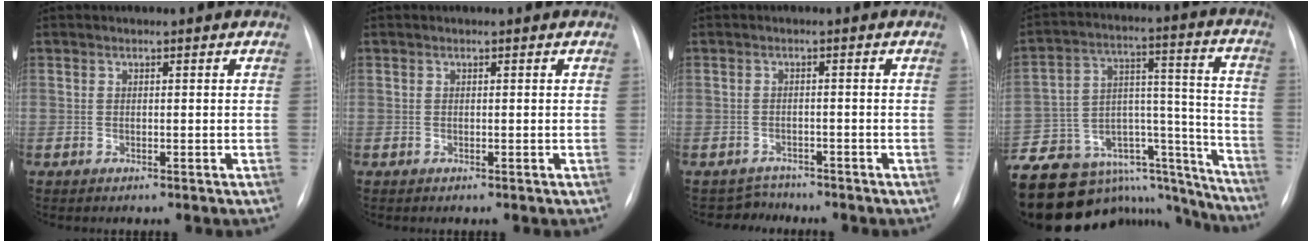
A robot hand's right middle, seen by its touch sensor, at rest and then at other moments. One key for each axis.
{"total": 0.0}
{"total": 2.4, "fx": -2.0, "fy": 0.6, "fz": -1.2, "tx": 0.022, "ty": -0.005, "tz": -0.033}
{"total": 31.4, "fx": -26.4, "fy": 12.8, "fz": 11.2, "tx": -0.202, "ty": 0.038, "tz": -0.381}